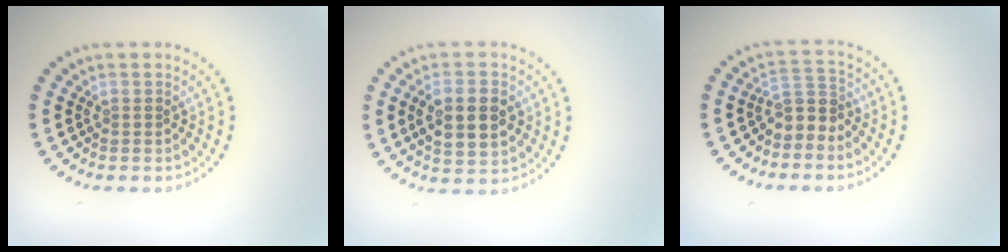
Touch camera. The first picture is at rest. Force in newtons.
{"total": 4.6, "press": 4.6, "slide": 0.3}
{"total": 2.4, "press": 1.7, "slide": 1.7}